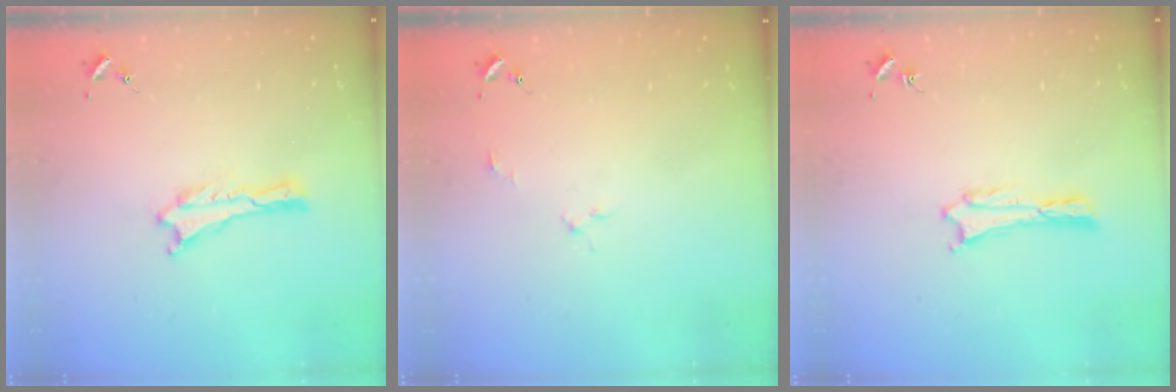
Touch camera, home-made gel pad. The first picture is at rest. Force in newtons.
{"total": 2.0, "press": 2.0, "slide": 0.1}
{"total": 0.7, "press": 0.7, "slide": 0.1}